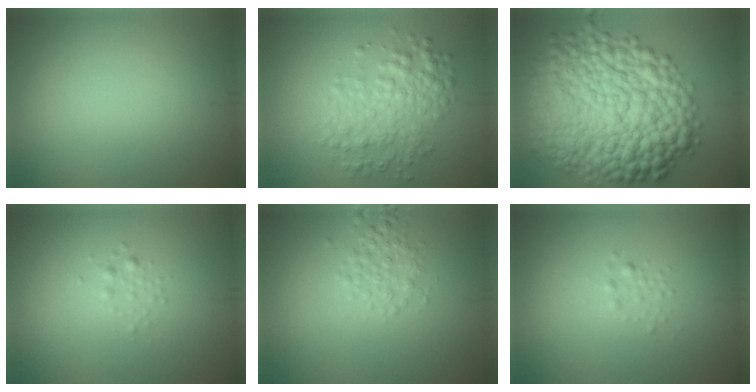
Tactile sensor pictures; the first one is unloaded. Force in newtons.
{"total": 4.4, "press": 4.4, "slide": 0.0}
{"total": 15.5, "press": 15.5, "slide": 0.1}
{"total": 0.9, "press": 0.9, "slide": 0.0}
{"total": 2.0, "press": 2.0, "slide": 0.1}
{"total": 0.8, "press": 0.8, "slide": 0.0}